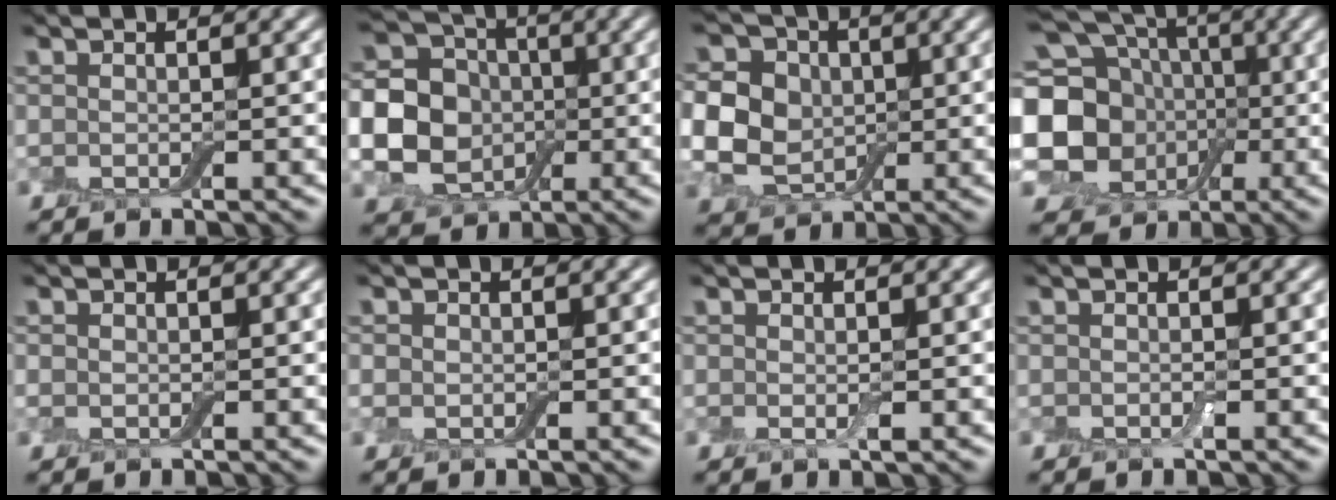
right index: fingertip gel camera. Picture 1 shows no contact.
{"total": 14.6, "force": [-0.3, 13.5, 5.4], "torque": [-0.162, 0.010, -0.032]}
{"total": 9.1, "force": [1.0, 7.8, 4.6], "torque": [-0.107, 0.026, -0.002]}
{"total": 14.9, "force": [0.2, 13.0, 7.3], "torque": [-0.178, 0.003, -0.025]}
{"total": 0.6, "force": [0.1, 0.6, 0.3], "torque": [-0.007, 0.002, 0.001]}
{"total": 0.9, "force": [0.1, 0.9, 0.4], "torque": [-0.007, 0.002, 0.000]}
{"total": 0.8, "force": [0.0, 0.3, 0.7], "torque": [-0.013, -0.002, -0.001]}
{"total": 0.0}